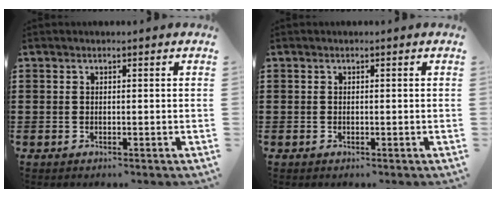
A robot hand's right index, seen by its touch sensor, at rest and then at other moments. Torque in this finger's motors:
{"motor_torque": [-0.93, 1.21, 0.00, -0.01]}